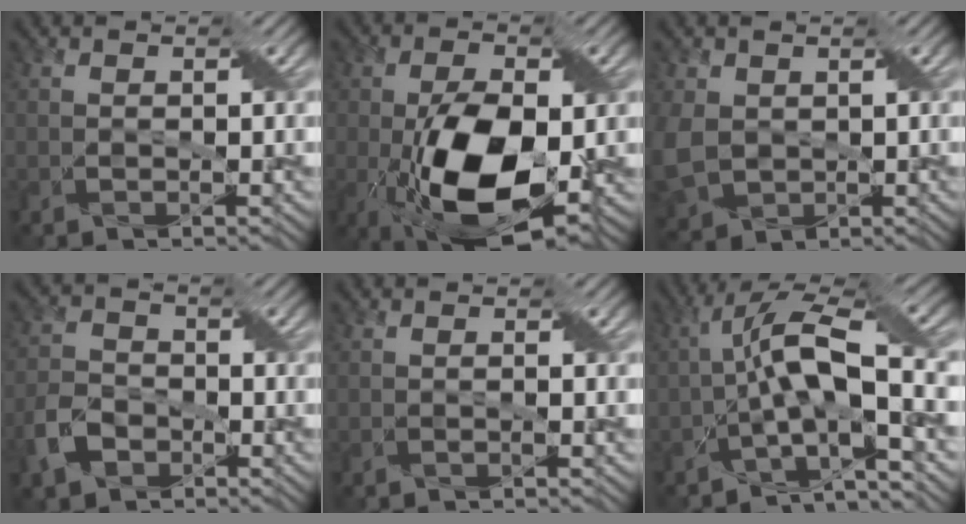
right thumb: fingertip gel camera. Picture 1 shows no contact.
{"total": 14.1, "force": [-3.5, 7.0, 11.8], "torque": [-0.223, -0.020, -0.061]}
{"total": 6.4, "force": [0.4, 5.2, 3.7], "torque": [-0.123, -0.011, 0.005]}
{"total": 5.0, "force": [-3.1, 3.3, 2.0], "torque": [-0.055, -0.004, -0.073]}
{"total": 0.7, "force": [-0.6, -0.4, 0.0], "torque": [0.001, 0.002, -0.012]}
{"total": 12.2, "force": [-2.1, 4.0, 11.3], "torque": [-0.197, 0.010, -0.048]}